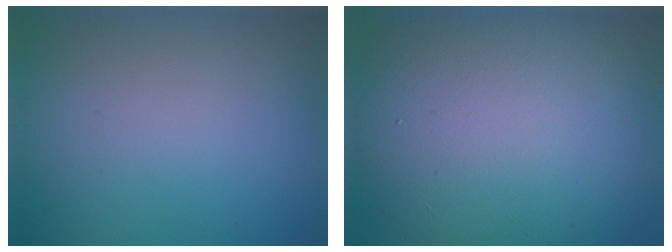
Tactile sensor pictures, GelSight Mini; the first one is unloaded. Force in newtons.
{"total": 14.1, "press": 14.1, "slide": 1.0}